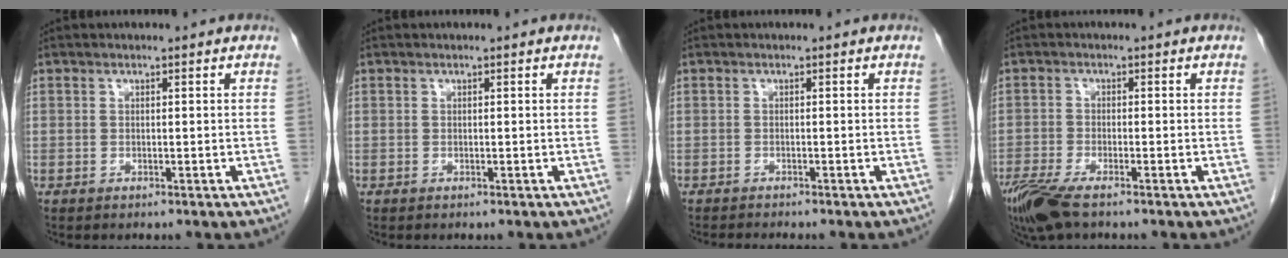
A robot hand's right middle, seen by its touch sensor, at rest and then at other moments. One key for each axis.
{"total": 0.0}
{"total": 2.2, "fx": -2.1, "fy": -0.2, "fz": 0.7, "tx": -0.009, "ty": -0.003, "tz": -0.032}
{"total": 6.6, "fx": -4.7, "fy": 1.3, "fz": 4.4, "tx": -0.089, "ty": -0.017, "tz": -0.087}